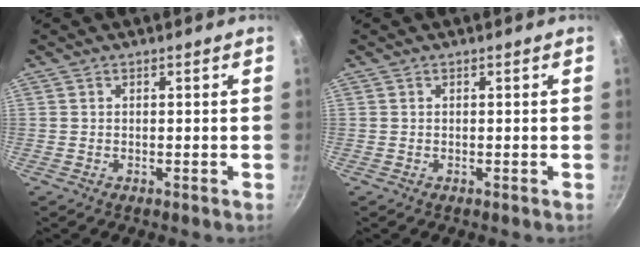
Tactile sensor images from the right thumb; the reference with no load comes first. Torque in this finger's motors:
{"motor_torque": [0.00, 0.00, 0.00, 0.00, 0.00]}